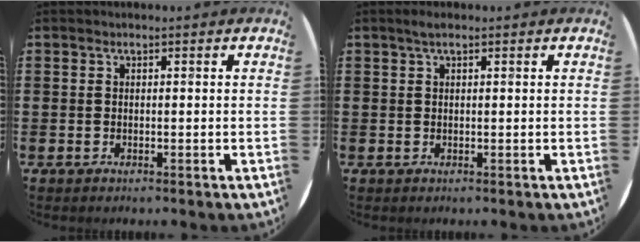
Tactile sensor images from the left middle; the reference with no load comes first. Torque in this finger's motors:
{"motor_torque": [0.42, -0.20, 0.02, 0.04]}